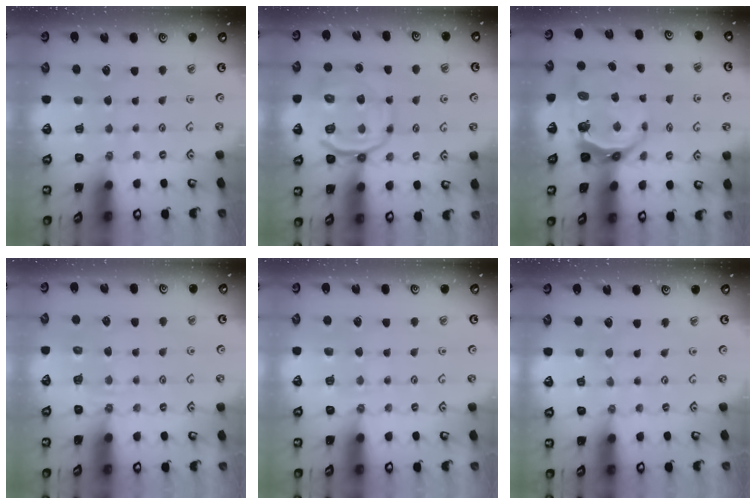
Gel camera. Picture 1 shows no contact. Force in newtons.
{"total": 13.9, "press": 13.8, "slide": 1.8}
{"total": 9.6, "press": 8.7, "slide": 4.1}
{"total": 5.2, "press": 5.0, "slide": 1.2}
{"total": 4.2, "press": 4.2, "slide": 0.6}
{"total": 0.0}